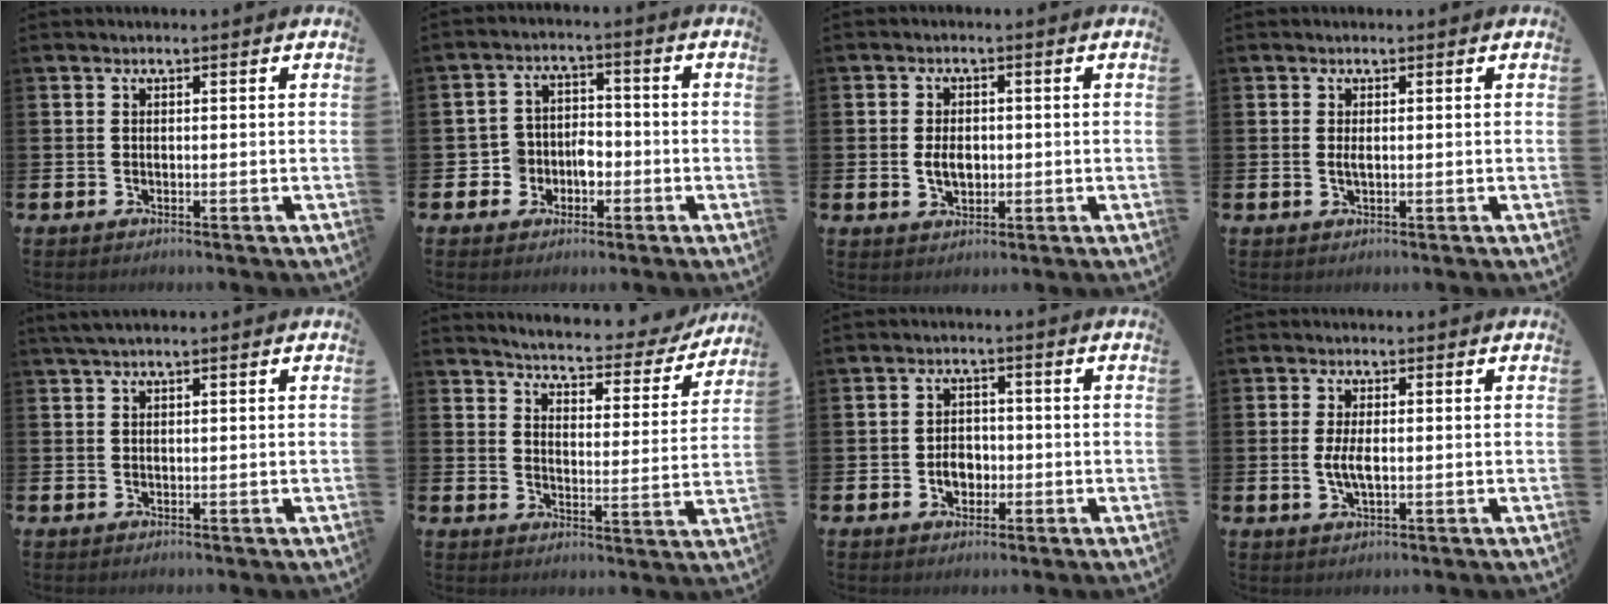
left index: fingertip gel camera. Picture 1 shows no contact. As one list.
[{"total": 4.2, "force": [-1.5, 3.8, 0.9], "torque": [-0.029, 0.006, -0.034]}, {"total": 3.4, "force": [0.0, 2.3, 2.5], "torque": [-0.031, 0.001, -0.006]}, {"total": 1.0, "force": [0.1, 0.3, 0.9], "torque": [-0.007, -0.002, -0.001]}, {"total": 1.5, "force": [1.1, 0.0, 0.9], "torque": [-0.023, 0.006, 0.021]}, {"total": 4.4, "force": [4.2, 0.7, 0.9], "torque": [-0.034, -0.038, 0.065]}, {"total": 3.2, "force": [-0.9, 2.4, 2.0], "torque": [-0.020, -0.004, -0.022]}, {"total": 3.4, "force": [-0.1, 1.4, 3.1], "torque": [-0.056, 0.003, -0.003]}]